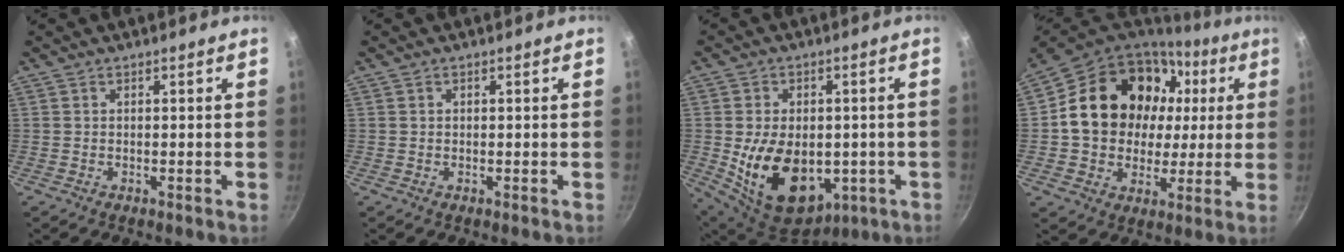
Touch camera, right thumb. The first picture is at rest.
{"total": 0.6, "force": [0.2, 0.5, 0.3], "torque": [-0.004, 0.004, 0.005]}
{"total": 18.3, "force": [-2.7, 12.5, 13.2], "torque": [-0.200, -0.007, -0.018]}
{"total": 22.6, "force": [4.5, 18.2, 12.7], "torque": [-0.204, 0.030, 0.085]}